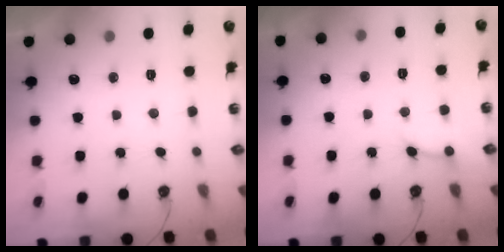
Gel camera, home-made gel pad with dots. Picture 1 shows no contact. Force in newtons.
{"total": 6.1, "press": 6.1, "slide": 0.6}